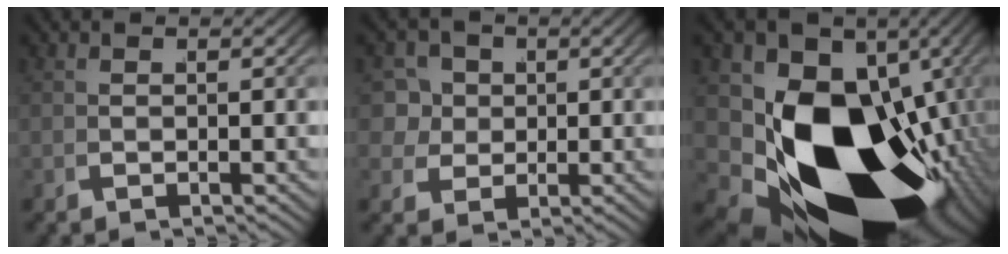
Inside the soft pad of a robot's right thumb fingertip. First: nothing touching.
{"total": 5.9, "force": [0.9, 5.2, 2.7], "torque": [-0.061, -0.024, 0.024]}
{"total": 31.9, "force": [-5.6, 20.3, 23.9], "torque": [-0.417, -0.093, -0.047]}